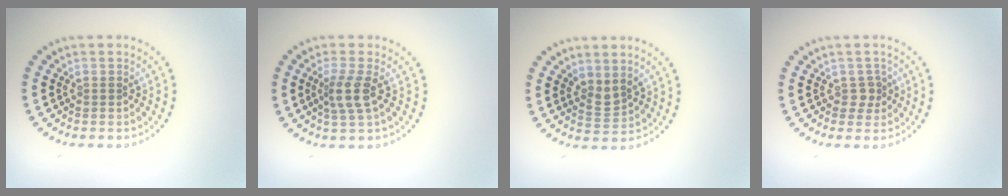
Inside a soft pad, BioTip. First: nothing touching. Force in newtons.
{"total": 2.6, "press": 2.0, "slide": 1.6}
{"total": 1.9, "press": 1.4, "slide": 1.3}
{"total": 1.3, "press": 1.0, "slide": 0.8}